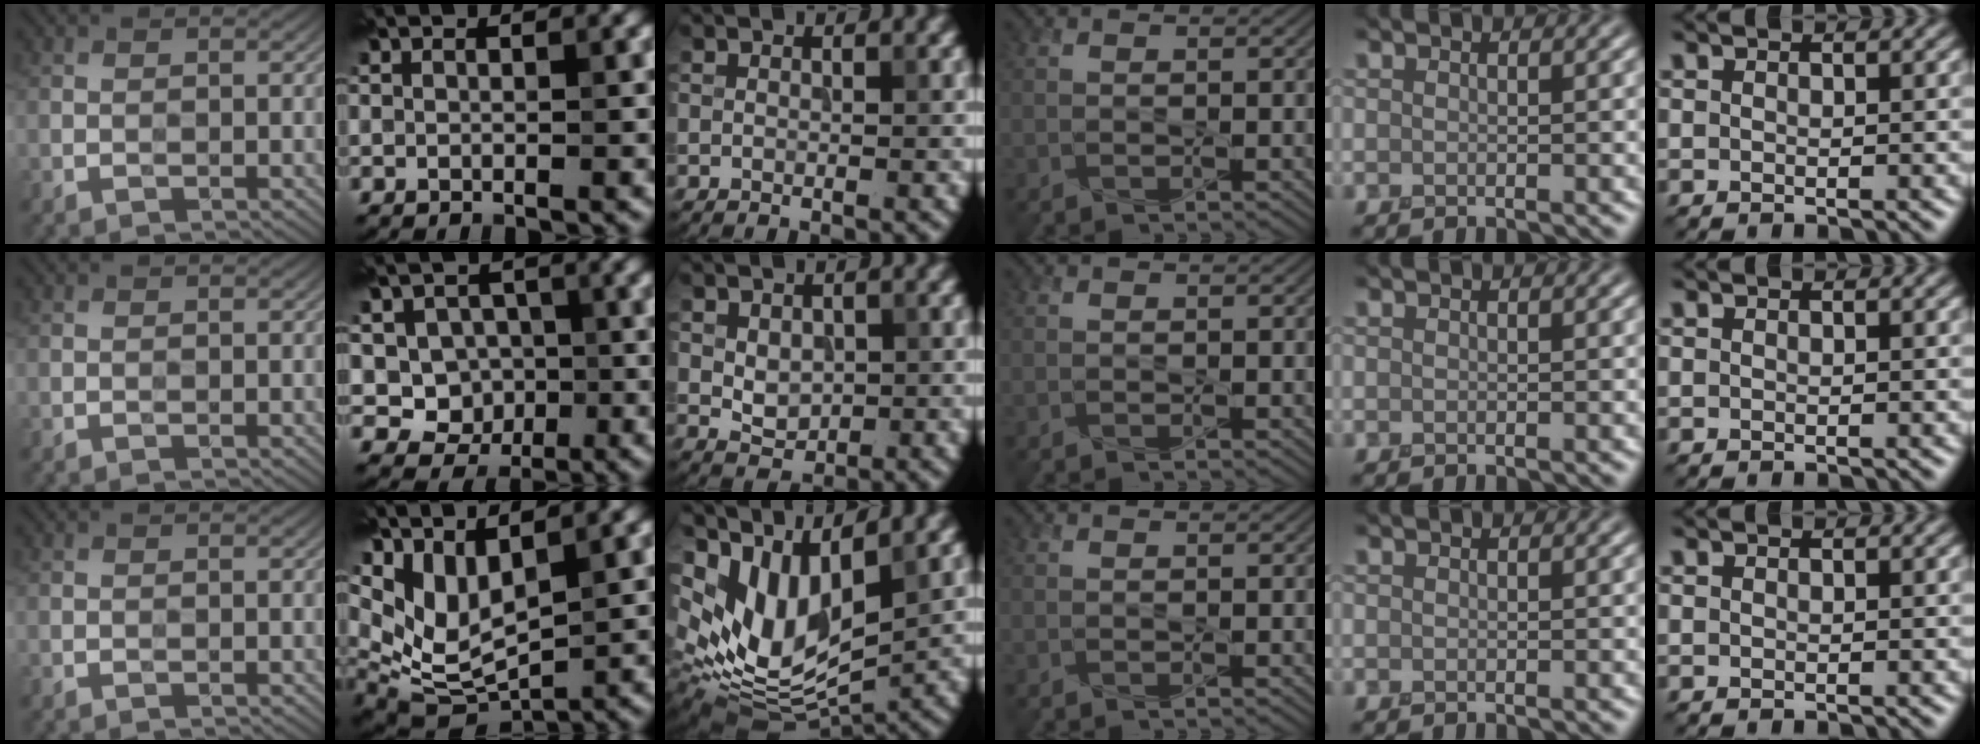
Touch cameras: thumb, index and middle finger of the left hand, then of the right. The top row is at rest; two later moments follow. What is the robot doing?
{"motion": "press", "object": "stapler"}